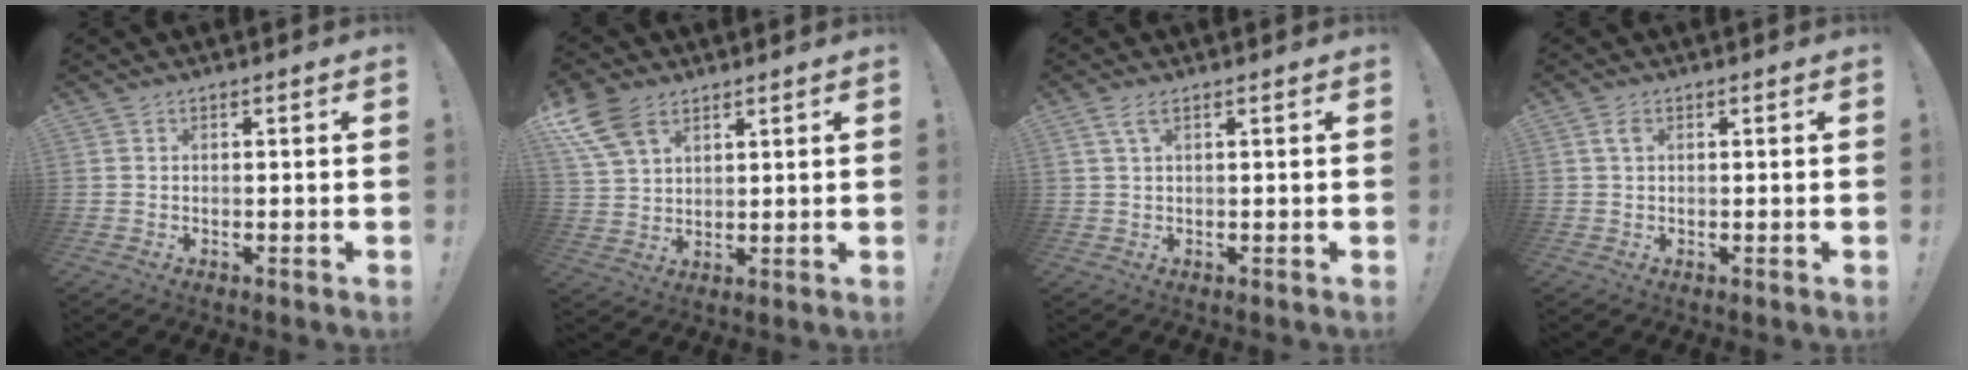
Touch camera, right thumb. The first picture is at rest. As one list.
[{"total": 10.7, "force": [6.3, 6.1, 6.1], "torque": [-0.127, -0.025, 0.124]}, {"total": 2.7, "force": [1.1, 0.5, 2.4], "torque": [-0.048, 0.001, 0.020]}, {"total": 2.2, "force": [0.7, 1.0, 1.8], "torque": [-0.029, 0.001, 0.012]}]